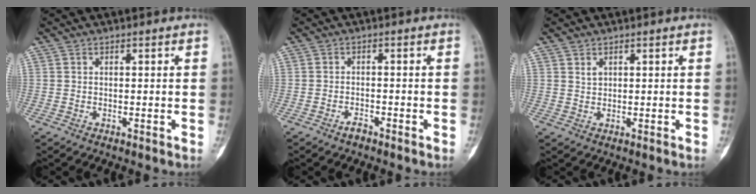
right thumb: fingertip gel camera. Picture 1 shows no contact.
{"total": 2.4, "force": [-2.0, 0.9, 1.0], "torque": [-0.022, 0.008, -0.036]}
{"total": 1.1, "force": [0.7, 0.7, 0.6], "torque": [-0.006, -0.003, 0.014]}